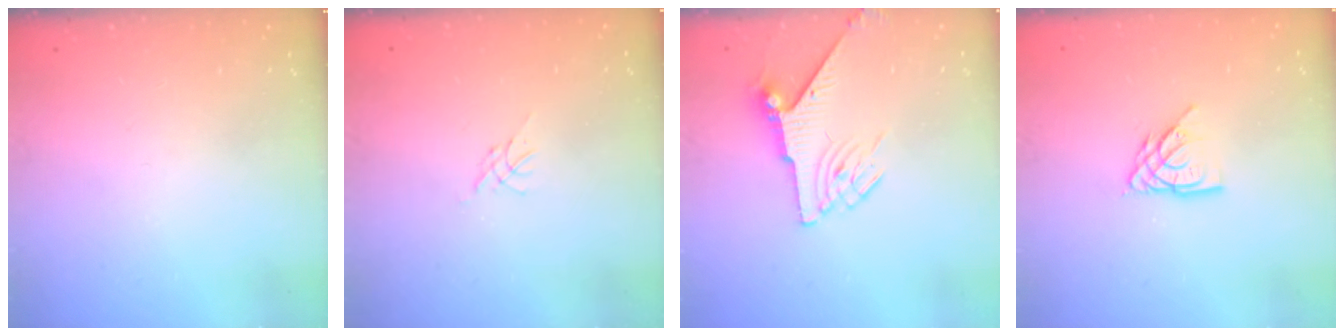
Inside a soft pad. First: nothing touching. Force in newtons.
{"total": 0.0}
{"total": 6.8, "press": 6.7, "slide": 0.9}
{"total": 7.6, "press": 7.6, "slide": 0.5}